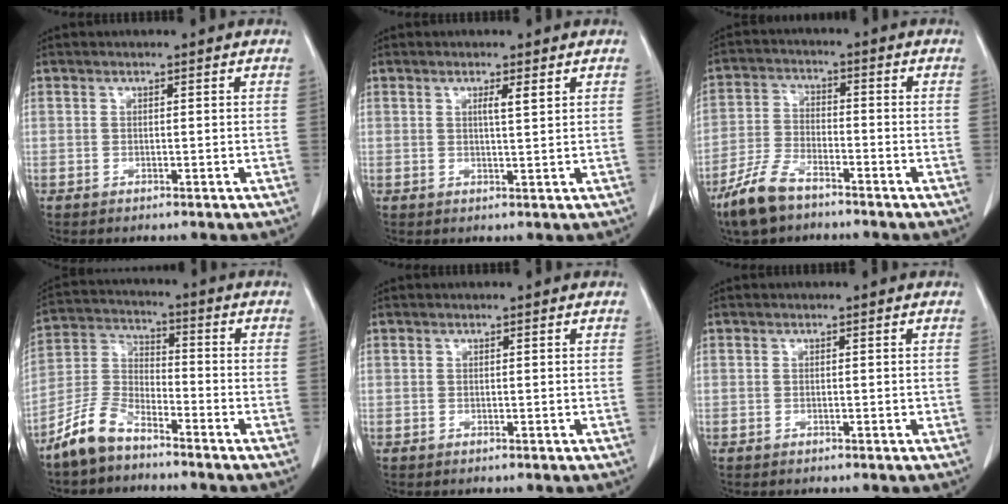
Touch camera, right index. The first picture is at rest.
{"total": 1.9, "force": [0.9, 0.0, 1.7], "torque": [-0.033, 0.000, 0.013]}
{"total": 8.2, "force": [-6.1, 2.9, 4.6], "torque": [-0.107, -0.013, -0.122]}
{"total": 8.1, "force": [-6.4, 3.0, 3.9], "torque": [-0.095, 0.002, -0.137]}
{"total": 0.0}
{"total": 0.6, "force": [-0.2, 0.2, 0.5], "torque": [-0.007, 0.001, -0.005]}